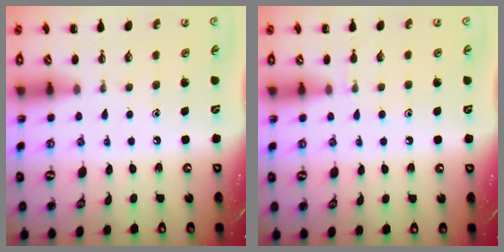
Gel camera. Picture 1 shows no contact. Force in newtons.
{"total": 5.2, "press": 4.9, "slide": 1.6}